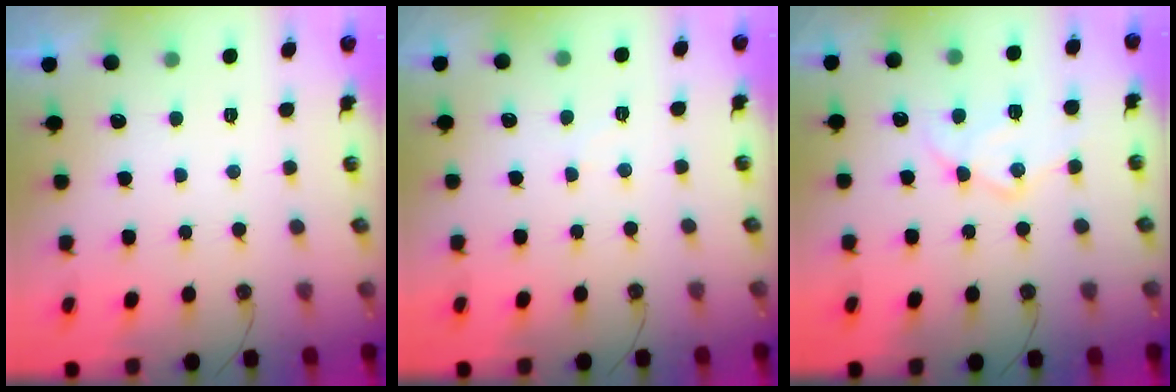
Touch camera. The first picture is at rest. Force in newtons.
{"total": 3.8, "press": 3.7, "slide": 0.6}
{"total": 12.7, "press": 12.7, "slide": 1.2}